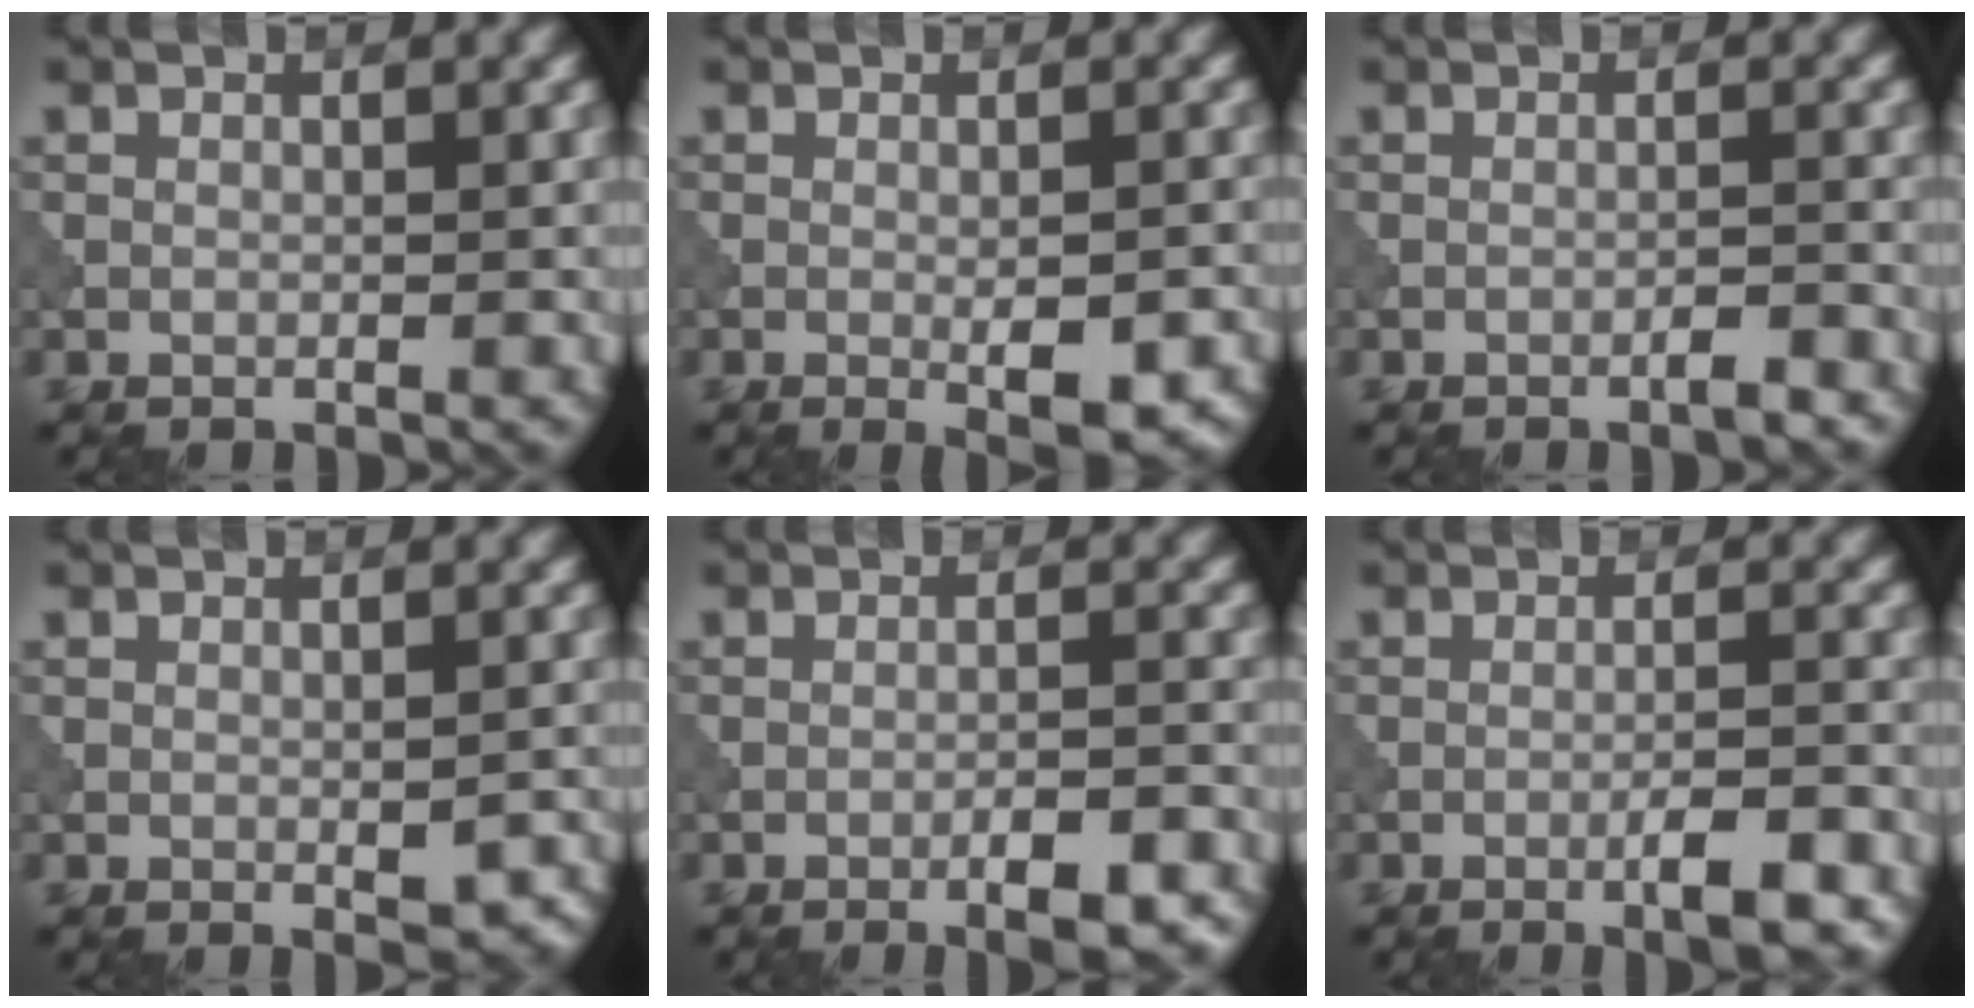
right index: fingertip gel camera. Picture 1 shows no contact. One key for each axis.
{"total": 3.9, "fx": -1.3, "fy": 1.2, "fz": 3.5, "tx": -0.053, "ty": -0.008, "tz": -0.011}
{"total": 1.3, "fx": -0.9, "fy": 0.0, "fz": 0.8, "tx": -0.012, "ty": 0.005, "tz": -0.019}
{"total": 2.6, "fx": -0.8, "fy": 1.2, "fz": 2.2, "tx": -0.029, "ty": -0.009, "tz": -0.005}
{"total": 4.3, "fx": -2.7, "fy": 1.0, "fz": 3.2, "tx": -0.056, "ty": 0.009, "tz": -0.037}
{"total": 3.4, "fx": -1.8, "fy": 0.4, "fz": 2.8, "tx": -0.046, "ty": 0.007, "tz": -0.034}